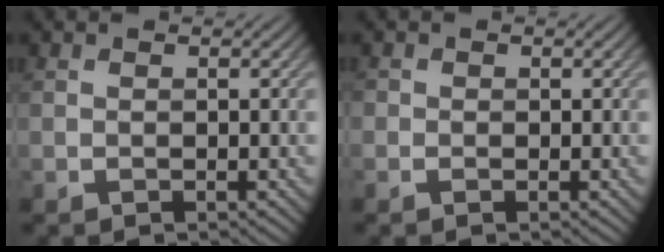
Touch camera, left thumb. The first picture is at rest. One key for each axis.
{"total": 0.7, "fx": -0.1, "fy": 0.7, "fz": 0.0, "tx": 0.004, "ty": -0.004, "tz": -0.003}